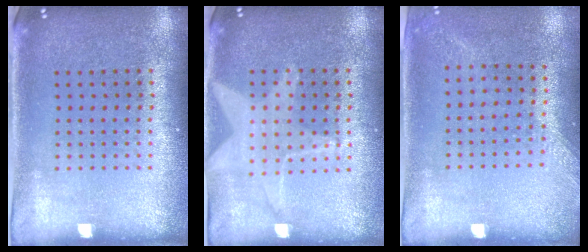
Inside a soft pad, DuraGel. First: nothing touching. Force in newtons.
{"total": 1.5, "press": 1.4, "slide": 0.5}
{"total": 1.4, "press": 1.0, "slide": 0.9}